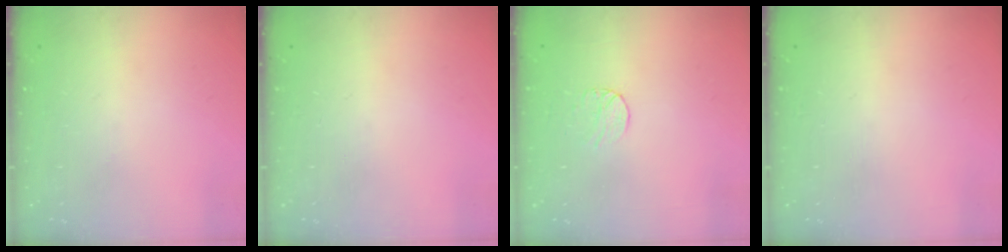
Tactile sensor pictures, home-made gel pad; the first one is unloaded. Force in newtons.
{"total": 0.0}
{"total": 6.1, "press": 6.1, "slide": 0.5}
{"total": 0.0}